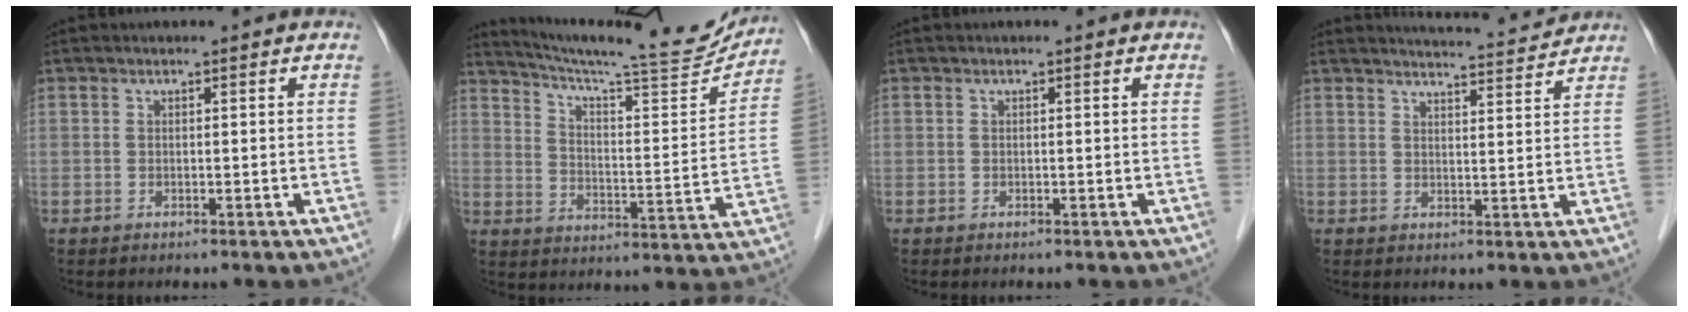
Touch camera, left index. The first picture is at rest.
{"total": 20.9, "force": [19.5, 1.1, 7.3], "torque": [-0.118, -0.053, 0.267]}
{"total": 0.0}
{"total": 7.0, "force": [6.9, -0.1, 0.9], "torque": [-0.020, 0.001, 0.087]}